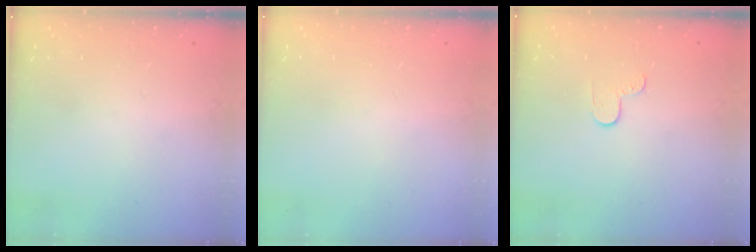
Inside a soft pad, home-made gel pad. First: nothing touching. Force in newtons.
{"total": 0.8, "press": 0.8, "slide": 0.1}
{"total": 3.7, "press": 3.6, "slide": 0.3}